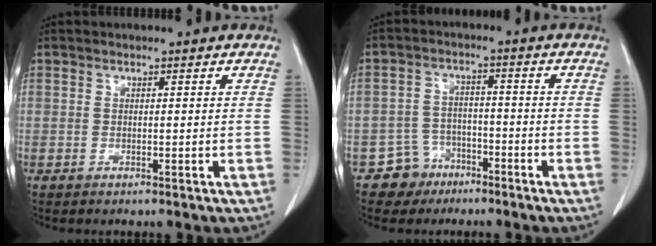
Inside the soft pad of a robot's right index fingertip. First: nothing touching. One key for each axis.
{"total": 5.5, "fx": -3.4, "fy": 4.3, "fz": -0.1, "tx": 0.013, "ty": 0.014, "tz": -0.056}